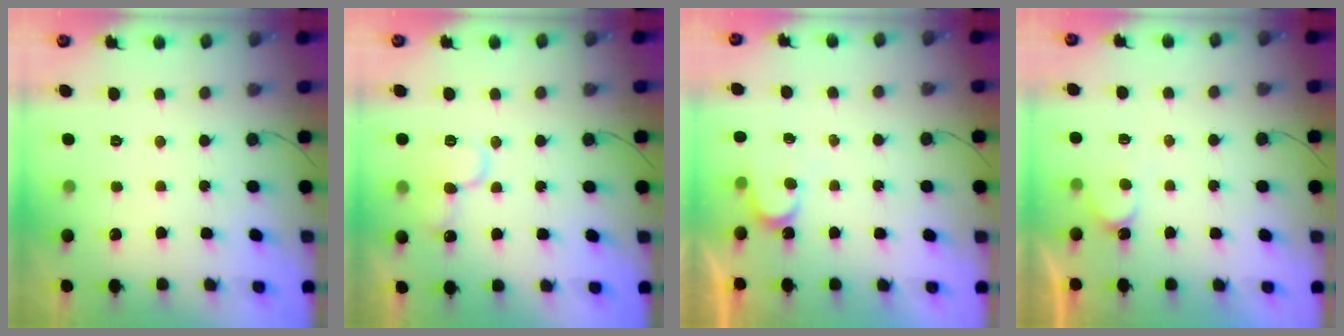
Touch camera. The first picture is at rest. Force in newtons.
{"total": 11.3, "press": 11.2, "slide": 1.5}
{"total": 3.9, "press": 3.9, "slide": 0.4}
{"total": 4.9, "press": 4.9, "slide": 0.4}